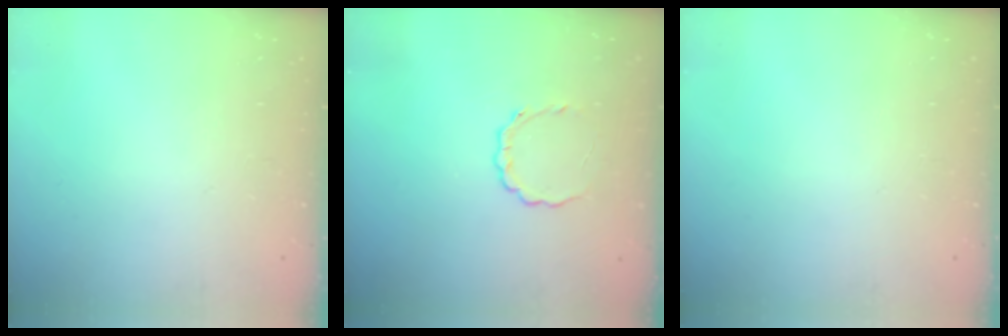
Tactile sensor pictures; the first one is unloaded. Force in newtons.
{"total": 2.8, "press": 2.8, "slide": 0.4}
{"total": 0.0}